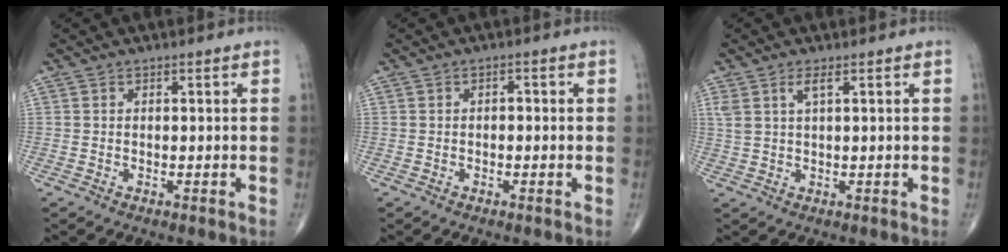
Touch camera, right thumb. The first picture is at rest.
{"total": 1.0, "force": [-0.1, 0.6, 0.7], "torque": [-0.003, 0.003, -0.006]}
{"total": 2.8, "force": [1.4, 0.6, 2.3], "torque": [-0.057, 0.002, 0.034]}